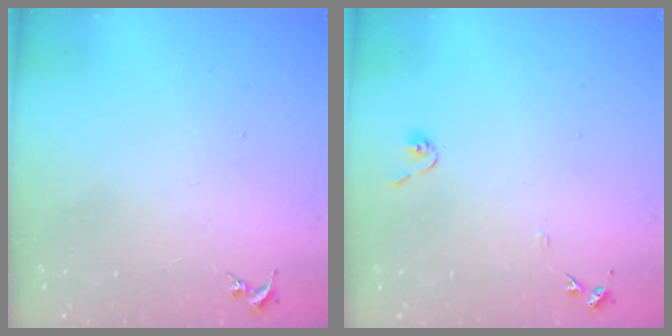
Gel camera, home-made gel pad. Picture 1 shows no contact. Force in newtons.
{"total": 6.8, "press": 6.8, "slide": 0.6}